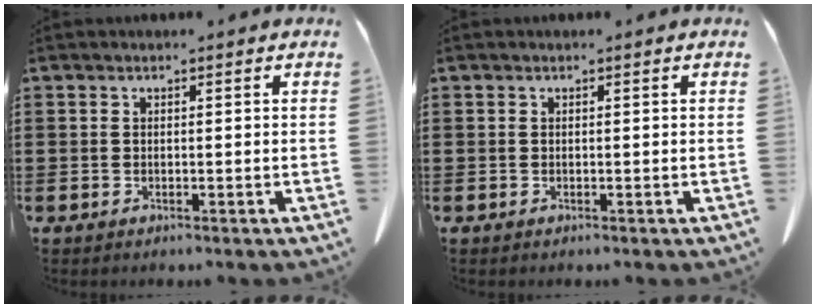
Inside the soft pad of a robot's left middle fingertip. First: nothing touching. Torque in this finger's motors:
{"motor_torque": [-0.06, 0.30, 0.00, 0.00]}